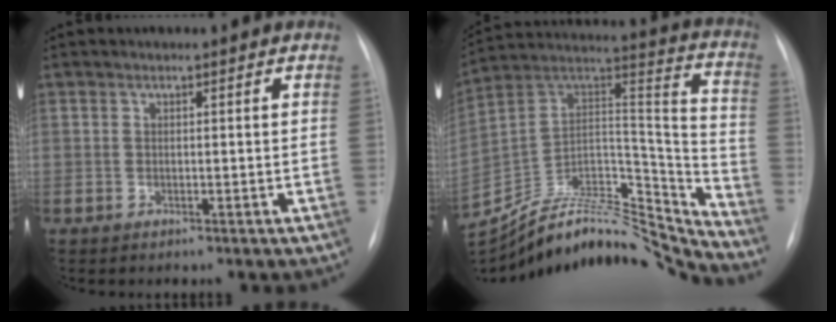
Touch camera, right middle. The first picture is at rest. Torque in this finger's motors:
{"motor_torque": [-0.35, -1.06, -0.04, 0.00]}